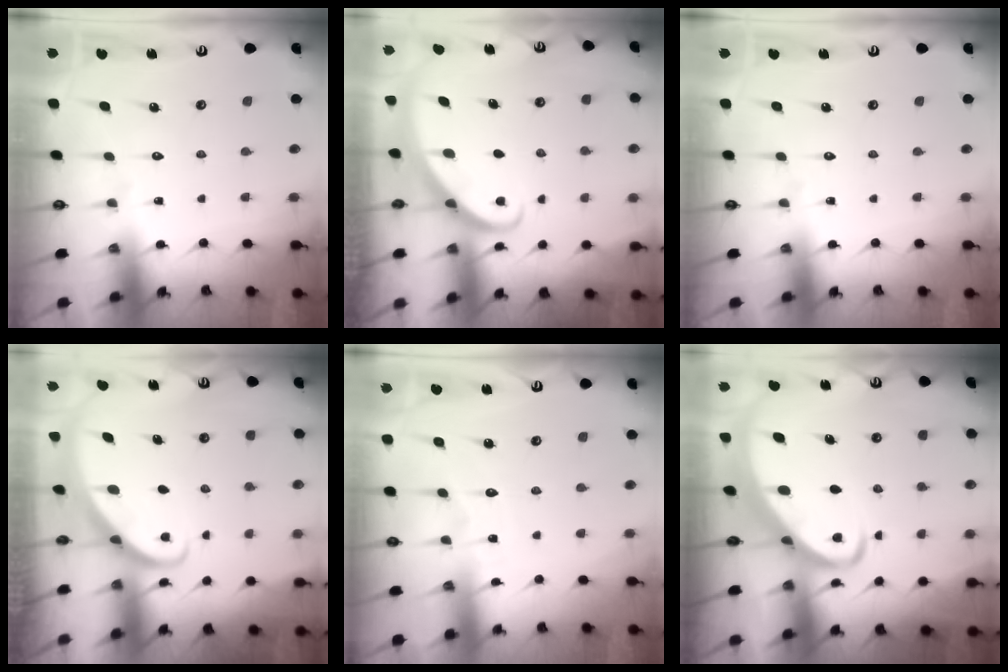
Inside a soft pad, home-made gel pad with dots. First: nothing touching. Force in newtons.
{"total": 3.0, "press": 3.0, "slide": 0.2}
{"total": 0.0}
{"total": 2.8, "press": 2.8, "slide": 0.2}
{"total": 2.2, "press": 2.1, "slide": 0.3}
{"total": 5.1, "press": 5.0, "slide": 0.7}